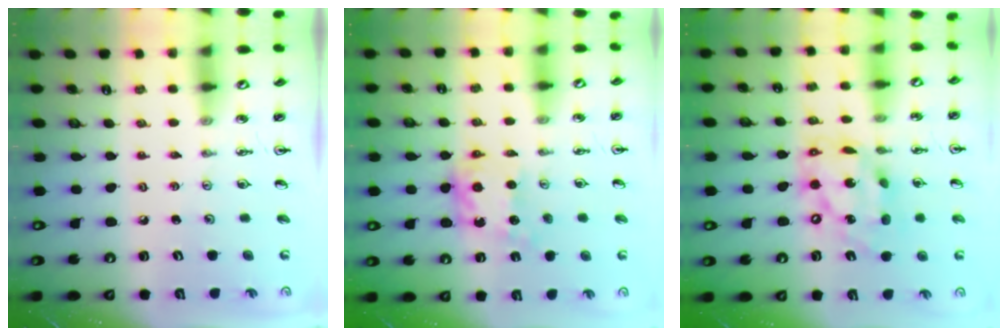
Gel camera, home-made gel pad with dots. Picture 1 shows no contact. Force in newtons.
{"total": 8.7, "press": 8.7, "slide": 0.5}
{"total": 15.6, "press": 15.6, "slide": 1.2}